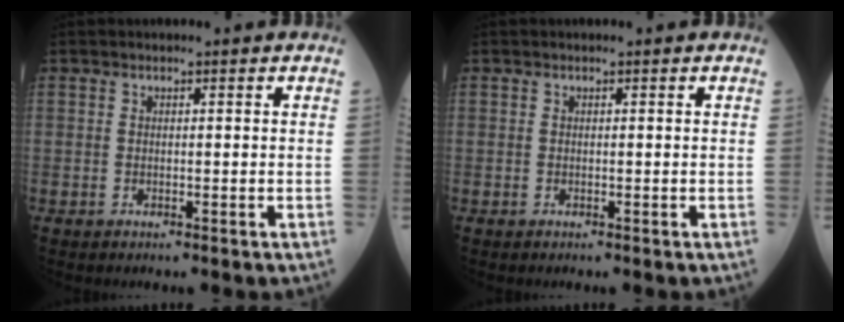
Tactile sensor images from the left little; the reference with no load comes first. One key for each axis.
{"total": 0.0}